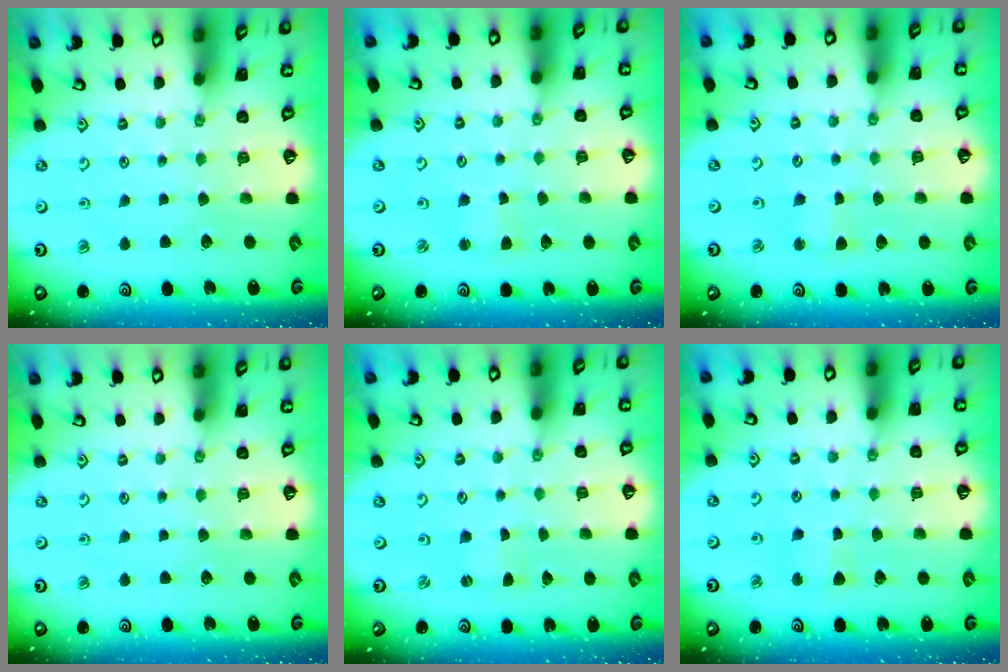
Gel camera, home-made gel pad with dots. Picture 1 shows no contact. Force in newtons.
{"total": 2.1, "press": 2.1, "slide": 0.2}
{"total": 2.7, "press": 2.7, "slide": 0.3}
{"total": 0.0}
{"total": 0.0}
{"total": 3.0, "press": 3.0, "slide": 0.5}